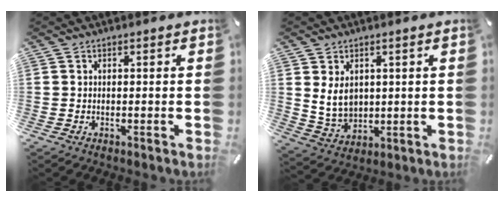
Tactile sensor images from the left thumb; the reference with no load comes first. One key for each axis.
{"total": 6.9, "fx": 2.1, "fy": 5.7, "fz": 3.3, "tx": -0.072, "ty": -0.007, "tz": 0.040}